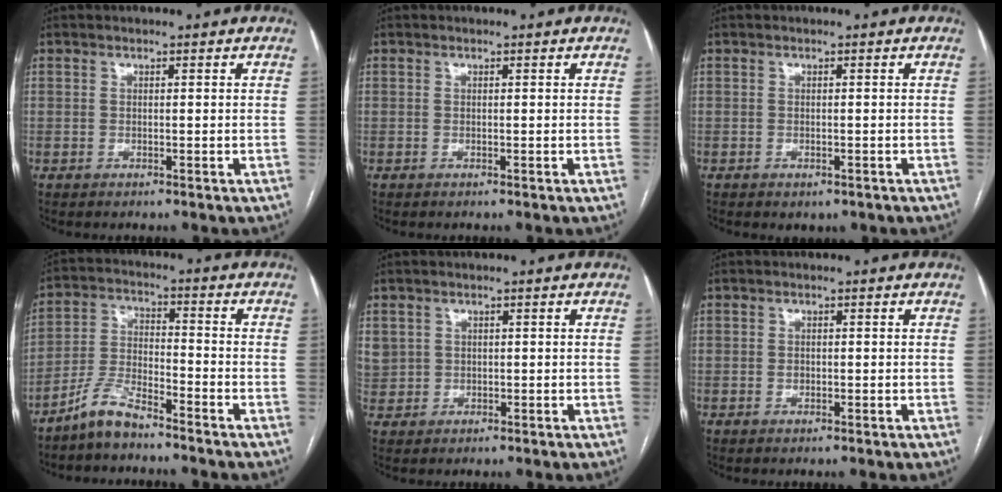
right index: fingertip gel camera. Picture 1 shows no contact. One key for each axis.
{"total": 0.0}
{"total": 1.5, "fx": -0.9, "fy": 1.0, "fz": 0.7, "tx": -0.010, "ty": 0.000, "tz": -0.004}
{"total": 6.8, "fx": -5.7, "fy": 1.5, "fz": 3.4, "tx": -0.080, "ty": -0.005, "tz": -0.115}
{"total": 4.4, "fx": 1.1, "fy": 4.1, "fz": 0.9, "tx": -0.032, "ty": 0.011, "tz": 0.035}
{"total": 0.8, "fx": -0.1, "fy": 0.6, "fz": 0.5, "tx": -0.007, "ty": 0.001, "tz": -0.001}